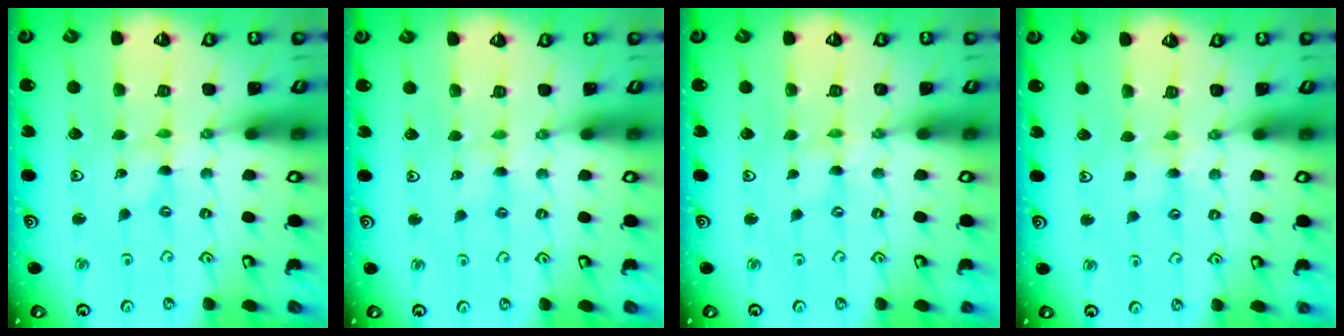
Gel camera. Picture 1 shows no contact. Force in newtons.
{"total": 1.9, "press": 1.8, "slide": 0.3}
{"total": 0.0}
{"total": 3.5, "press": 3.4, "slide": 0.6}